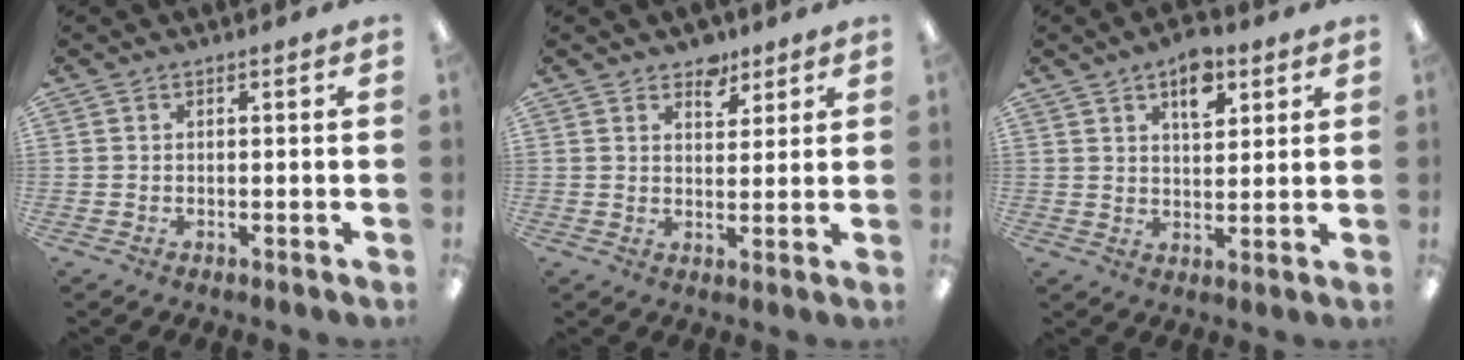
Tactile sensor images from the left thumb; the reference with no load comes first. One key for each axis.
{"total": 5.5, "fx": 4.1, "fy": 3.2, "fz": 1.7, "tx": -0.007, "ty": -0.022, "tz": 0.069}
{"total": 8.1, "fx": 4.6, "fy": 4.4, "fz": 5.0, "tx": -0.060, "ty": -0.016, "tz": 0.076}